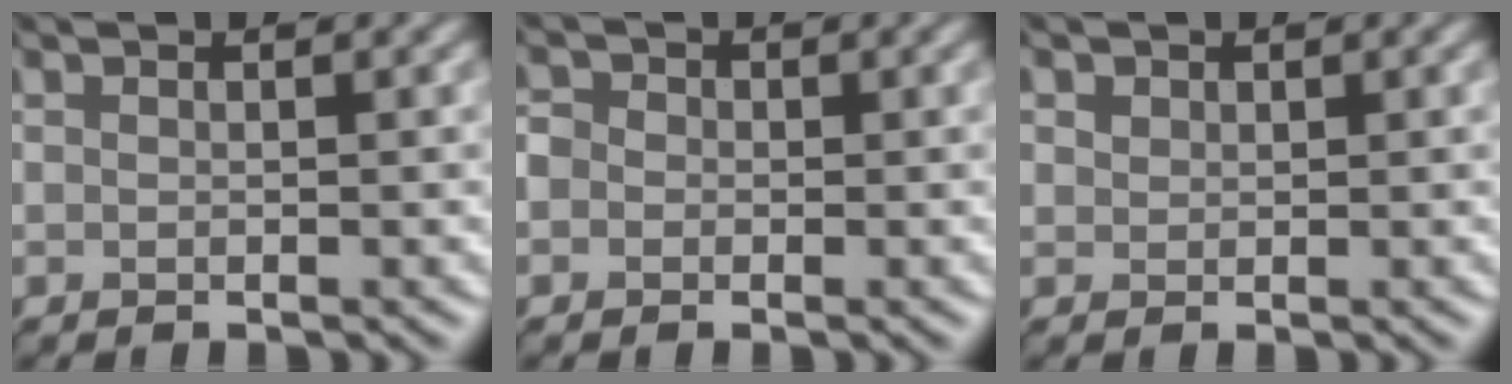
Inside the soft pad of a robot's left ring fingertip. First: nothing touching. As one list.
[{"total": 2.8, "force": [-2.1, -0.1, -1.8], "torque": [0.009, -0.016, -0.026]}, {"total": 2.3, "force": [-0.7, -1.1, -2.0], "torque": [0.010, -0.014, 0.007]}]